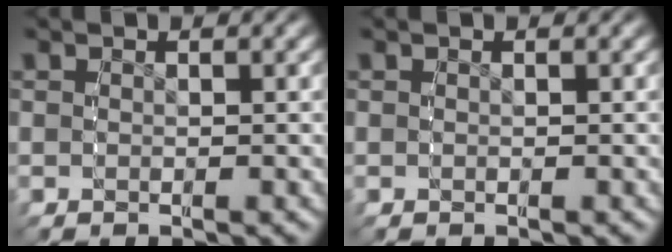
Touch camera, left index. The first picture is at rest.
{"total": 0.0}